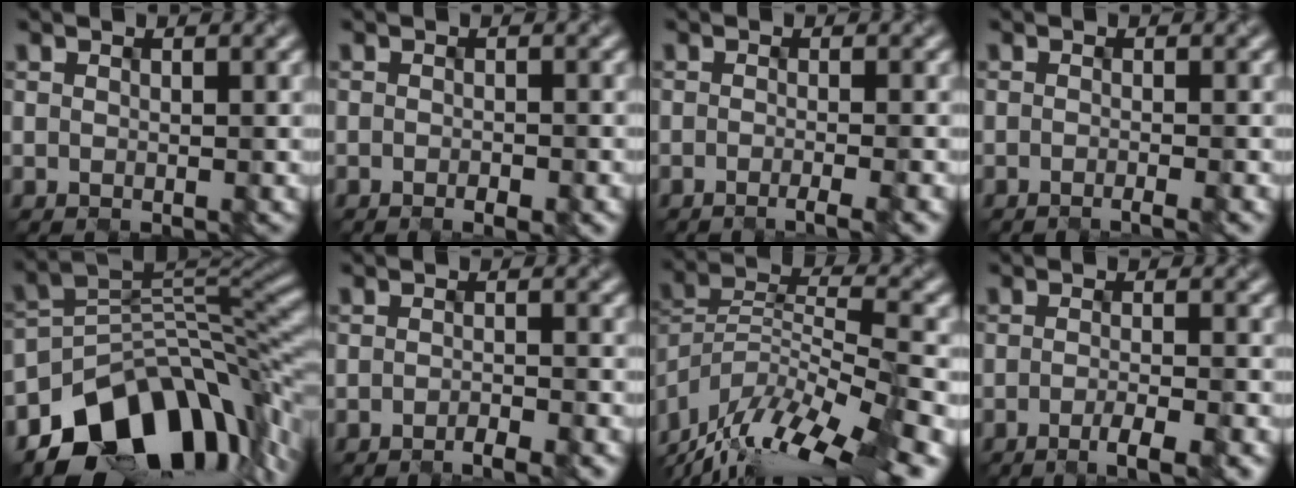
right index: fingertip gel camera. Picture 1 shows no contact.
{"total": 1.6, "force": [-1.0, 0.3, 1.2], "torque": [-0.014, -0.004, -0.011]}
{"total": 2.1, "force": [-1.2, 0.4, 1.7], "torque": [-0.017, -0.005, -0.023]}
{"total": 1.5, "force": [-0.8, 0.4, 1.1], "torque": [-0.009, -0.005, -0.015]}
{"total": 11.4, "force": [-6.9, 7.1, 5.7], "torque": [-0.066, -0.003, -0.124]}
{"total": 2.4, "force": [-1.8, 0.4, 1.5], "torque": [-0.020, -0.002, -0.031]}
{"total": 15.1, "force": [-11.7, 4.3, 8.5], "torque": [-0.152, 0.007, -0.183]}
{"total": 3.3, "force": [-2.0, 0.6, 2.5], "torque": [-0.036, -0.002, -0.036]}